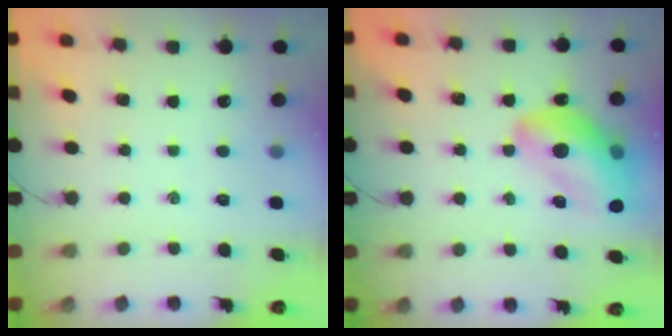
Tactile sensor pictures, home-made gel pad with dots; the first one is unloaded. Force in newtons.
{"total": 18.7, "press": 18.3, "slide": 4.0}